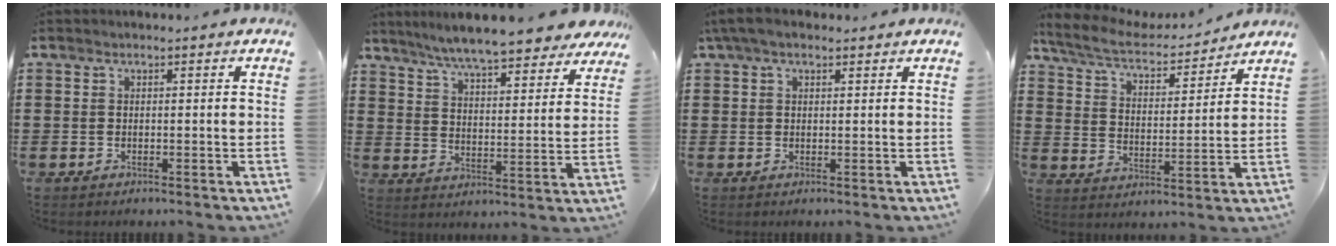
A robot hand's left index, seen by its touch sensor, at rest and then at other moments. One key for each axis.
{"total": 7.9, "fx": 7.4, "fy": -0.1, "fz": 2.9, "tx": -0.086, "ty": -0.040, "tz": 0.130}
{"total": 3.0, "fx": 1.7, "fy": 1.2, "fz": 2.1, "tx": -0.044, "ty": 0.008, "tz": 0.033}
{"total": 6.3, "fx": 5.6, "fy": 1.1, "fz": 2.6, "tx": -0.076, "ty": -0.033, "tz": 0.095}